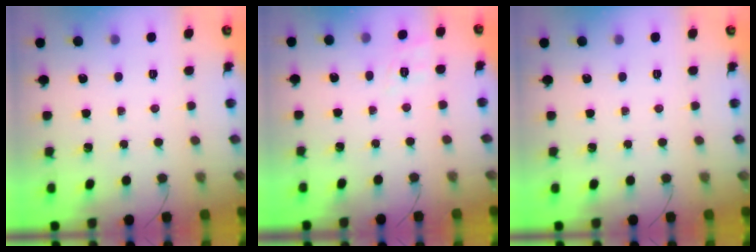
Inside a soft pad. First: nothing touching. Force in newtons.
{"total": 2.1, "press": 0.4, "slide": 2.1}
{"total": 0.0}